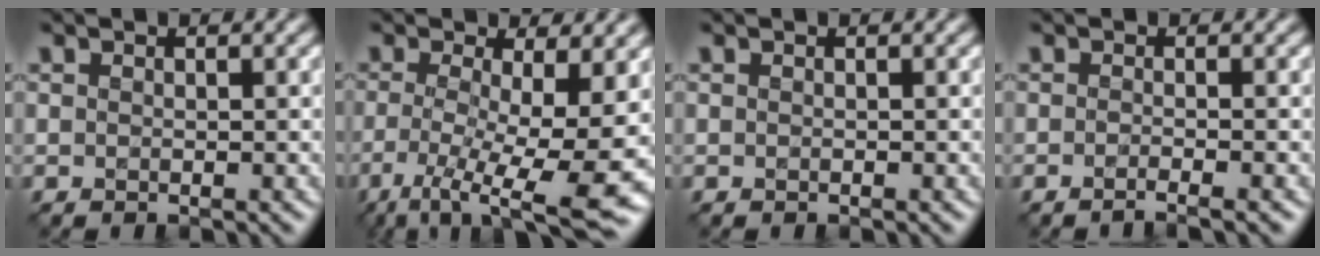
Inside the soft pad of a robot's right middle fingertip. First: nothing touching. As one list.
[{"total": 10.2, "force": [-2.7, 2.9, 9.4], "torque": [-0.161, -0.019, -0.038]}, {"total": 0.0}, {"total": 1.7, "force": [-1.0, 0.3, 1.3], "torque": [-0.008, -0.006, -0.025]}]